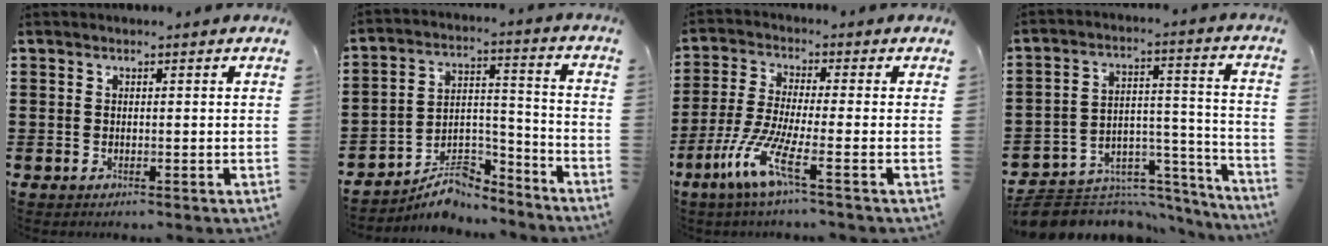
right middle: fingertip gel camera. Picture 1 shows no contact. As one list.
[{"total": 8.3, "force": [-7.6, 2.8, 1.7], "torque": [-0.024, 0.025, -0.146]}, {"total": 7.9, "force": [-4.0, 0.6, 6.8], "torque": [-0.166, -0.018, -0.083]}, {"total": 7.5, "force": [-6.7, 3.1, 1.4], "torque": [-0.023, 0.017, -0.123]}]